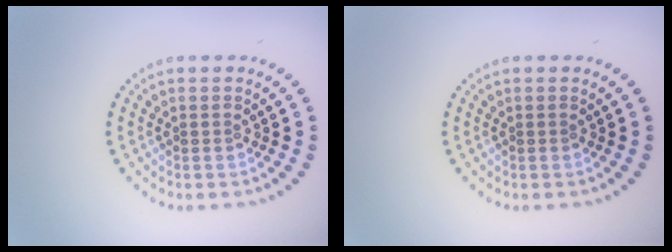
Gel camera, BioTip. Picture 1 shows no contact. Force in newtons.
{"total": 0.0}